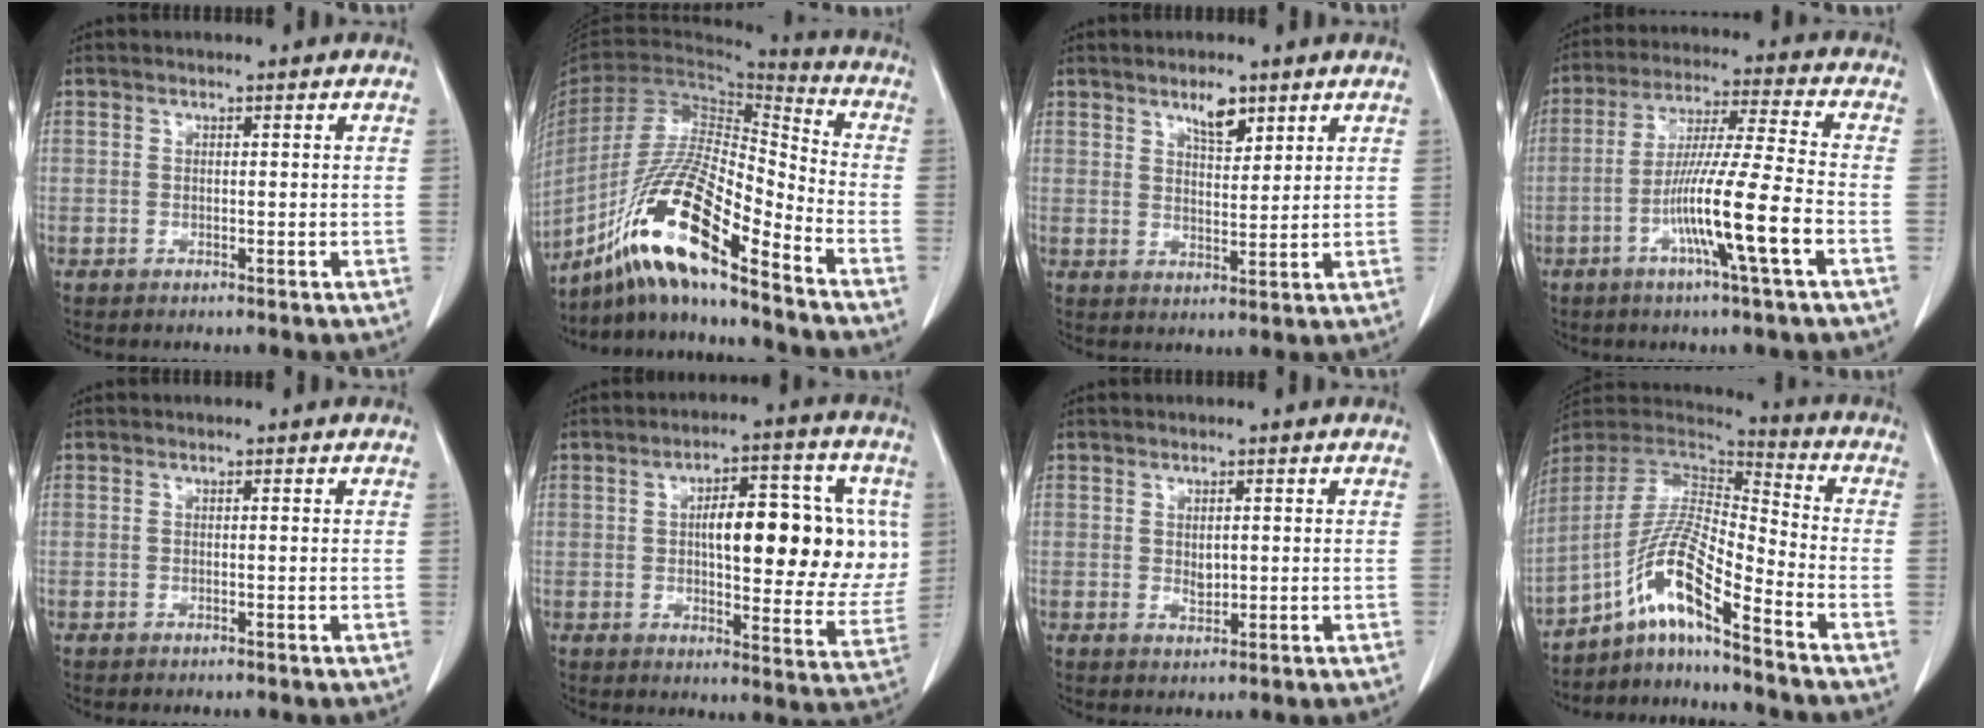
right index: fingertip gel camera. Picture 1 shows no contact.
{"total": 17.9, "force": [-12.5, 1.2, 12.8], "torque": [-0.251, -0.013, -0.232]}
{"total": 4.4, "force": [3.0, 1.6, 2.8], "torque": [-0.049, -0.001, 0.052]}
{"total": 12.8, "force": [-4.6, -1.0, 11.9], "torque": [-0.222, -0.008, -0.088]}
{"total": 0.0}
{"total": 17.0, "force": [2.7, 5.9, 15.7], "torque": [-0.205, 0.023, 0.043]}
{"total": 1.9, "force": [0.3, 1.1, 1.6], "torque": [-0.027, -0.004, 0.008]}
{"total": 12.4, "force": [-8.2, 0.4, 9.3], "torque": [-0.186, 0.013, -0.150]}